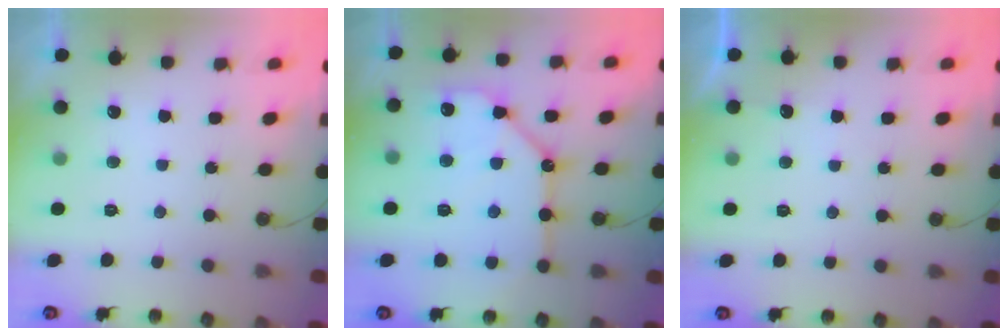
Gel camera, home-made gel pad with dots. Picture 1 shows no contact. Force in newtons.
{"total": 13.9, "press": 13.8, "slide": 1.5}
{"total": 2.5, "press": 2.5, "slide": 0.3}